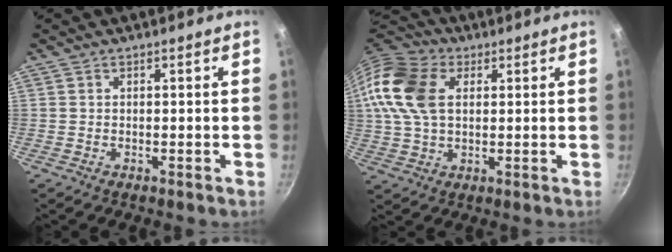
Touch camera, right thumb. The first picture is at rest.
{"total": 16.3, "force": [3.7, 10.9, 11.5], "torque": [-0.229, 0.015, 0.060]}